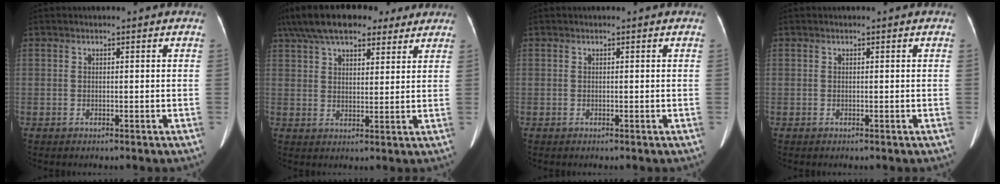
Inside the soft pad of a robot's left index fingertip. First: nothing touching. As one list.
[{"total": 17.9, "force": [13.8, 6.4, 9.6], "torque": [-0.180, 0.064, 0.213]}, {"total": 0.0}, {"total": 0.0}]